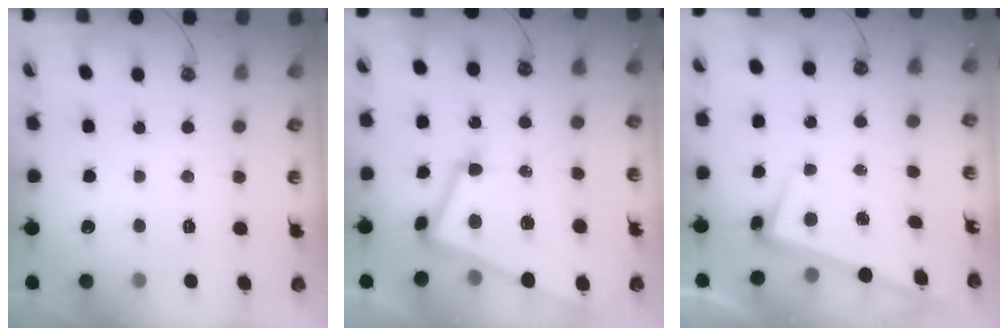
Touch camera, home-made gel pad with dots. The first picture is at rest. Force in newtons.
{"total": 6.1, "press": 6.0, "slide": 1.2}
{"total": 2.5, "press": 2.2, "slide": 1.1}